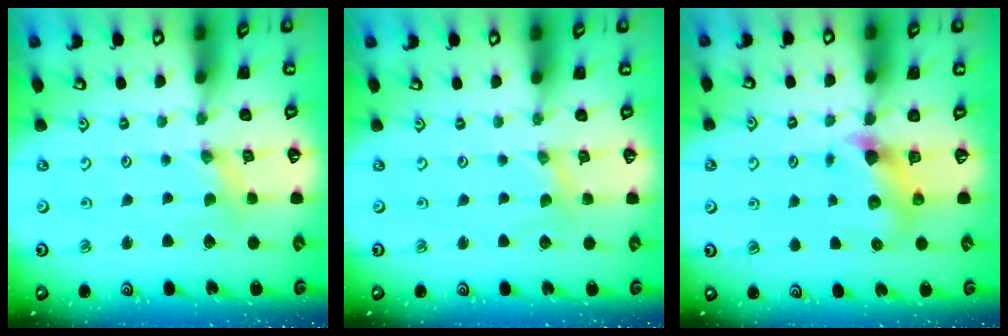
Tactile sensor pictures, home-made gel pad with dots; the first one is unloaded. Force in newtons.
{"total": 0.8, "press": 0.8, "slide": 0.2}
{"total": 5.3, "press": 5.3, "slide": 0.5}